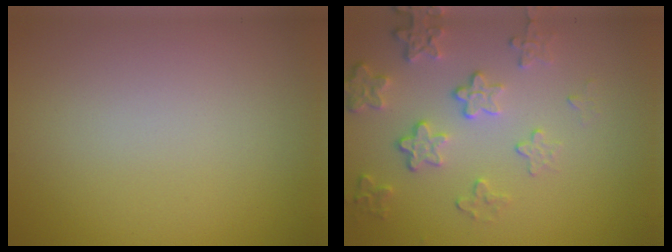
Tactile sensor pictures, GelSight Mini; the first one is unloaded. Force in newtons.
{"total": 4.2, "press": 3.2, "slide": 2.7}